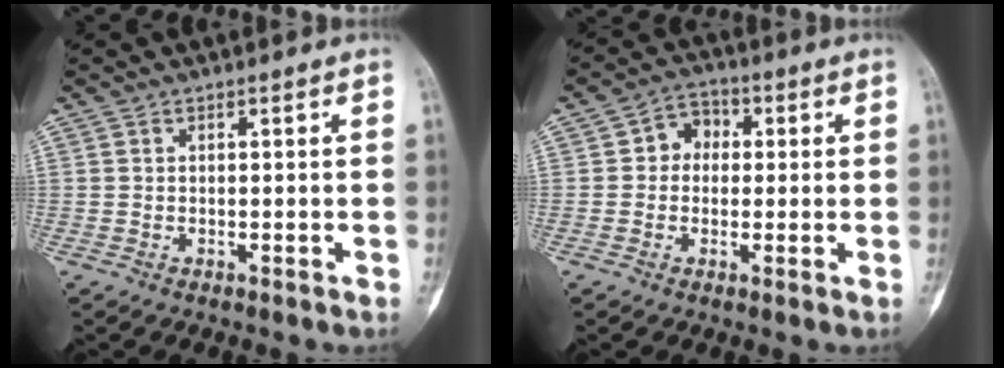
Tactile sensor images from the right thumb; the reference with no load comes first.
{"total": 5.8, "force": [0.6, 5.0, 2.9], "torque": [-0.011, 0.015, -0.002]}